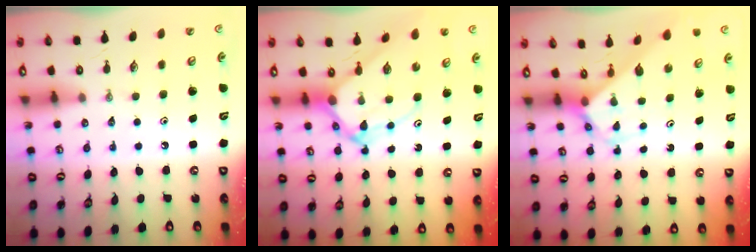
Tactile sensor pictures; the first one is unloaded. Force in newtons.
{"total": 9.9, "press": 9.8, "slide": 0.9}
{"total": 2.9, "press": 2.9, "slide": 0.2}